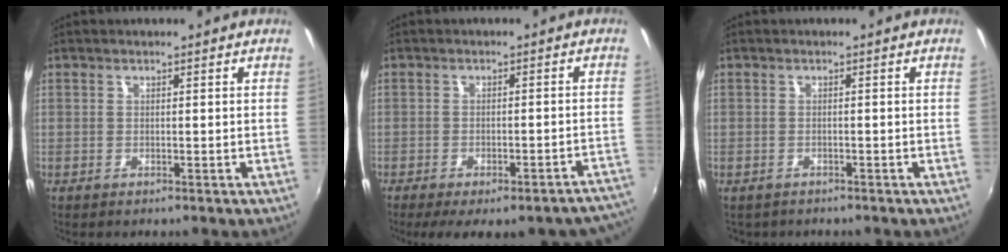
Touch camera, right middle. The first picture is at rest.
{"total": 14.7, "force": [-12.2, 3.3, 7.5], "torque": [-0.104, -0.018, -0.140]}
{"total": 1.3, "force": [-1.1, 0.6, 0.3], "torque": [-0.010, -0.005, -0.015]}